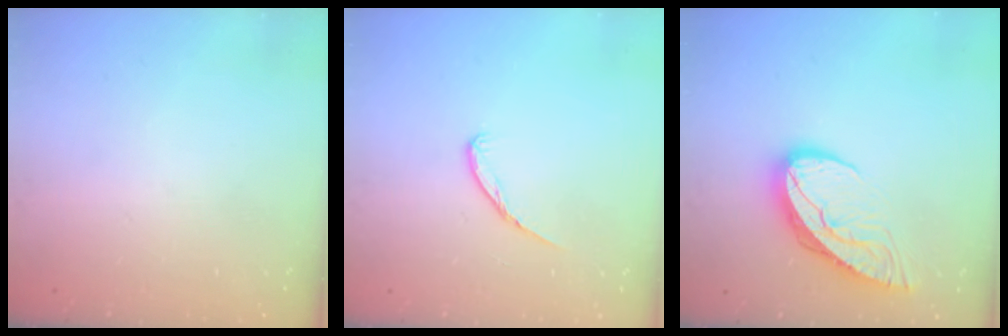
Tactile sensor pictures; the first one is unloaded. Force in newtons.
{"total": 4.5, "press": 4.4, "slide": 0.5}
{"total": 10.9, "press": 10.8, "slide": 1.2}